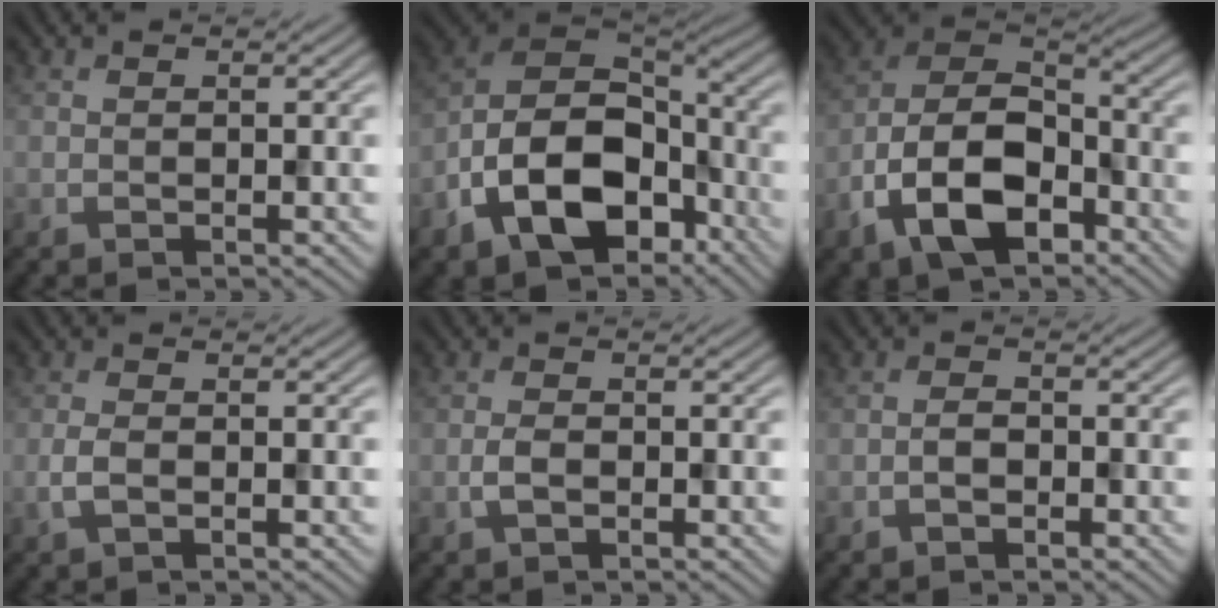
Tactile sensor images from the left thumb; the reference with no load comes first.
{"total": 15.7, "force": [-6.8, 9.8, 10.3], "torque": [-0.220, -0.032, -0.132]}
{"total": 13.3, "force": [-6.5, 7.3, 9.0], "torque": [-0.198, -0.017, -0.137]}
{"total": 2.2, "force": [-0.8, 1.0, 1.8], "torque": [-0.045, 0.000, -0.019]}
{"total": 1.9, "force": [-0.8, 0.9, 1.5], "torque": [-0.033, 0.003, -0.019]}
{"total": 1.7, "force": [-1.0, 0.8, 1.1], "torque": [-0.020, 0.005, -0.020]}